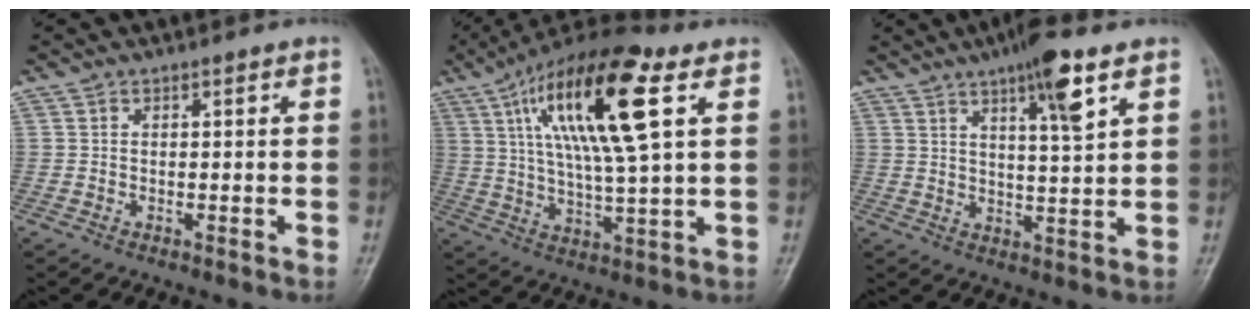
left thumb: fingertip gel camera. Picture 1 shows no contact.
{"total": 20.3, "force": [7.5, 5.2, 18.2], "torque": [-0.325, -0.005, 0.125]}
{"total": 9.6, "force": [5.2, 1.4, 7.9], "torque": [-0.123, -0.023, 0.082]}